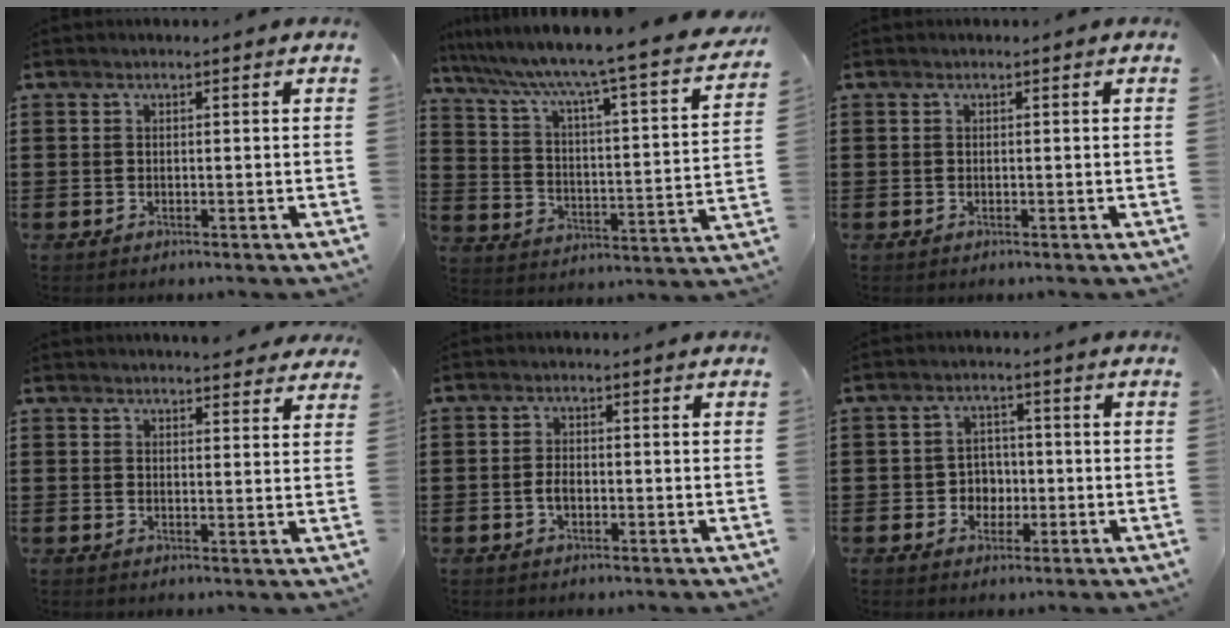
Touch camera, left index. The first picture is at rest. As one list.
[{"total": 5.7, "force": [4.5, -0.8, 3.3], "torque": [-0.089, -0.054, 0.060]}, {"total": 0.0}, {"total": 3.2, "force": [3.1, 0.3, 0.5], "torque": [-0.008, -0.010, 0.057]}, {"total": 2.1, "force": [-0.6, 1.1, 1.7], "torque": [-0.049, -0.002, -0.018]}, {"total": 3.5, "force": [-0.9, 3.1, 1.2], "torque": [-0.035, 0.006, -0.022]}]